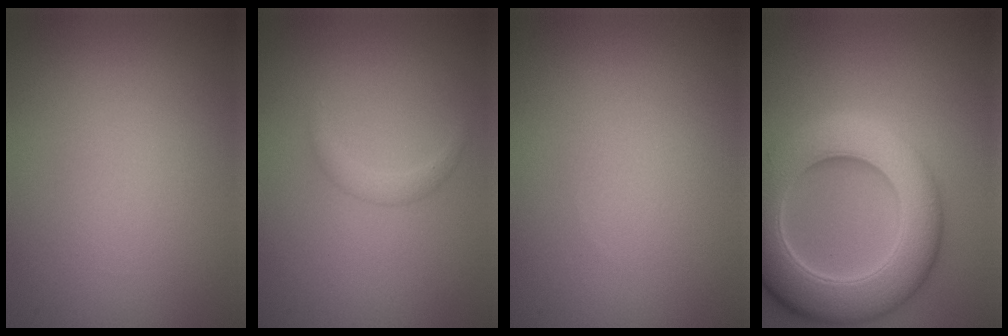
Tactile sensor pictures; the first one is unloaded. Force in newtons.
{"total": 1.0, "press": 1.0, "slide": 0.1}
{"total": 0.0}
{"total": 10.0, "press": 10.0, "slide": 0.5}